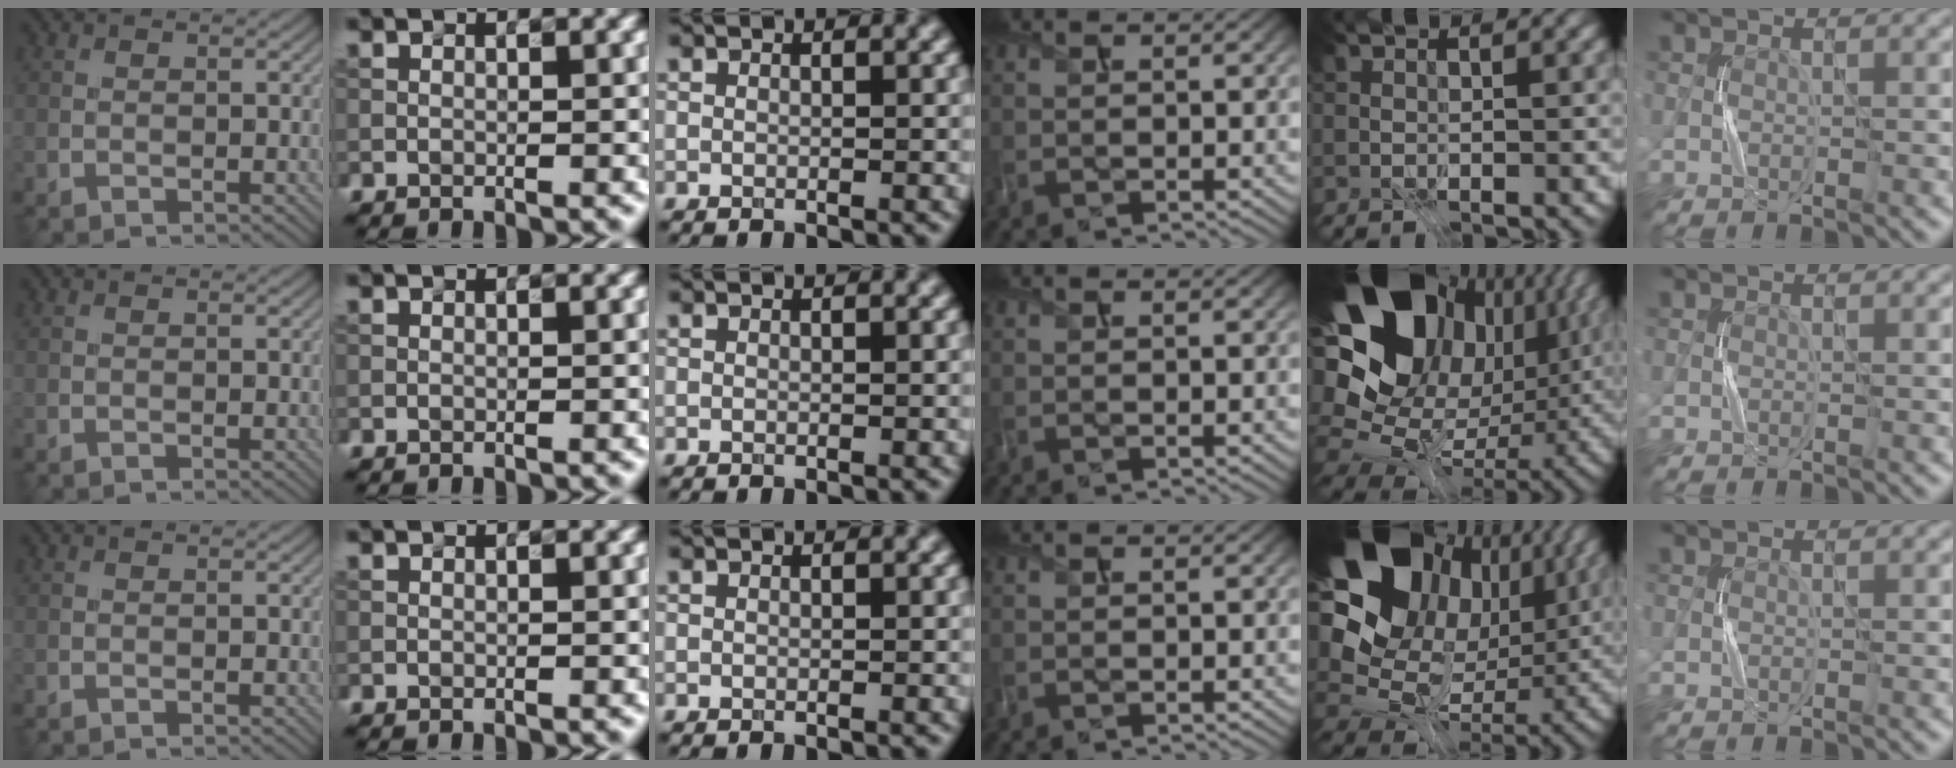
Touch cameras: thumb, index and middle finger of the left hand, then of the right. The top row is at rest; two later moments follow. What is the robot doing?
{"motion": "press", "object": "joystick"}